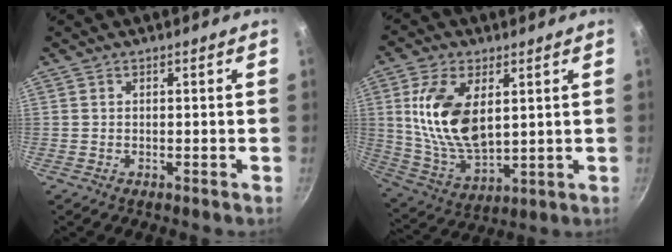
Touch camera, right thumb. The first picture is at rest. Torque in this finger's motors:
{"motor_torque": [0.93, 1.08, 1.92, 0.40, 0.53]}